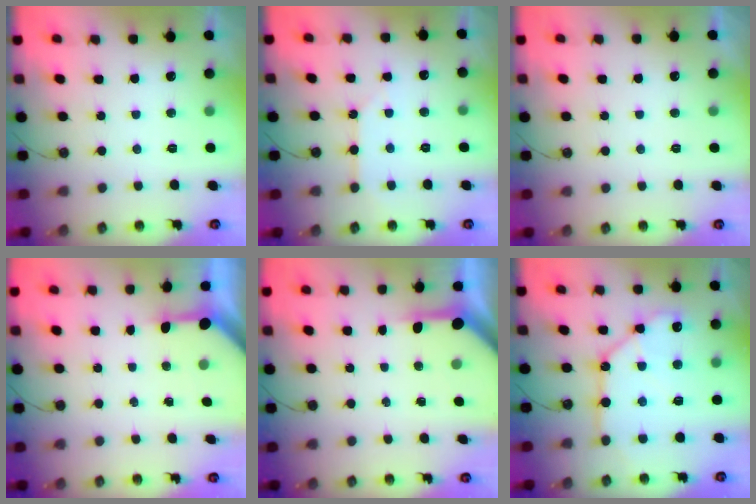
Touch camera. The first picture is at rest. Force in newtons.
{"total": 2.6, "press": 2.5, "slide": 0.3}
{"total": 0.0}
{"total": 3.2, "press": 3.2, "slide": 0.4}
{"total": 4.0, "press": 3.9, "slide": 0.5}
{"total": 12.4, "press": 12.3, "slide": 1.6}